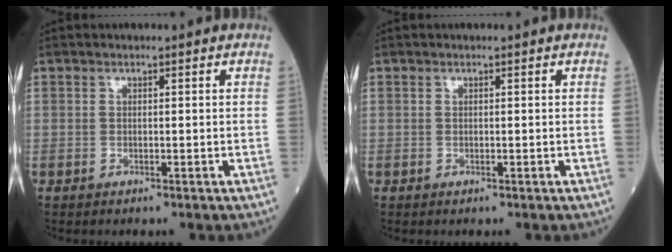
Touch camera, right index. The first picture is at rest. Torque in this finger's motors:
{"motor_torque": [0.21, 0.14, 0.11, 0.02]}